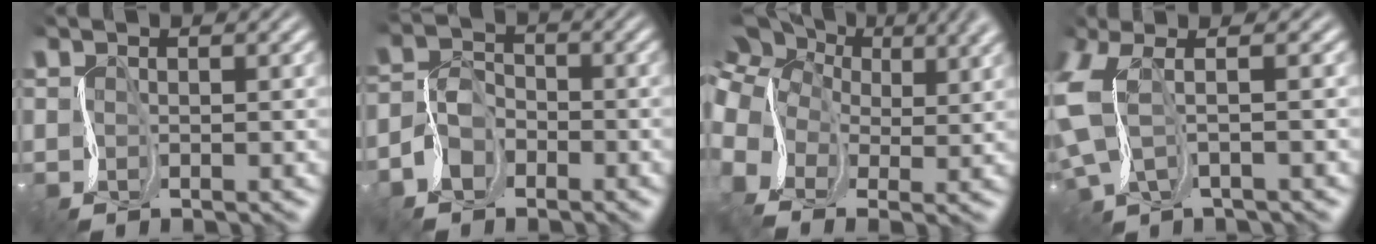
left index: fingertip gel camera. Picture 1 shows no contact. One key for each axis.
{"total": 2.8, "fx": -2.0, "fy": 1.9, "fz": 0.7, "tx": -0.027, "ty": 0.017, "tz": -0.051}
{"total": 14.6, "fx": 2.3, "fy": 11.4, "fz": 8.8, "tx": -0.207, "ty": 0.006, "tz": 0.041}
{"total": 4.0, "fx": 2.0, "fy": 1.5, "fz": 3.2, "tx": -0.102, "ty": 0.009, "tz": 0.031}